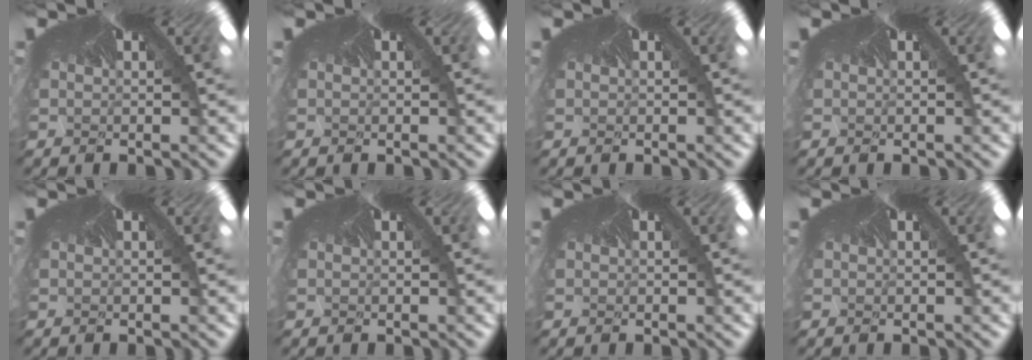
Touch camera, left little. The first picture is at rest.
{"total": 0.0}
{"total": 0.0}
{"total": 0.0}
{"total": 0.0}
{"total": 0.0}
{"total": 0.0}
{"total": 0.0}